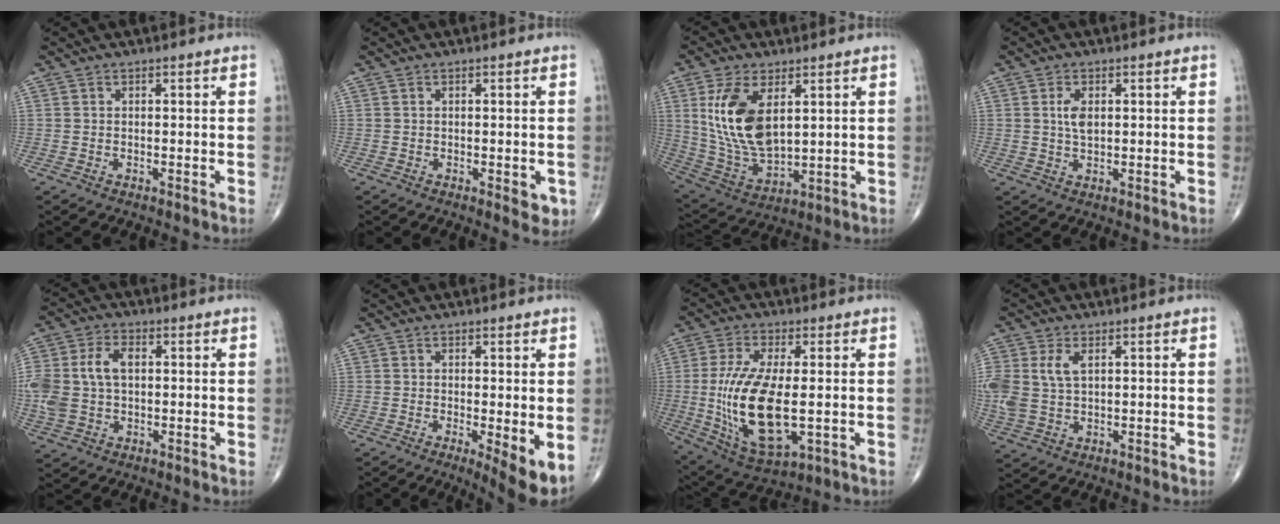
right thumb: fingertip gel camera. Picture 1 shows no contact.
{"total": 2.8, "force": [-0.7, 1.2, 2.4], "torque": [-0.013, -0.004, -0.007]}
{"total": 15.4, "force": [4.3, 8.0, 12.4], "torque": [-0.238, -0.022, 0.096]}
{"total": 3.4, "force": [0.7, 1.8, 2.7], "torque": [-0.047, -0.004, 0.013]}
{"total": 11.2, "force": [0.9, 7.3, 8.5], "torque": [-0.193, 0.020, 0.019]}
{"total": 6.0, "force": [-1.3, 1.3, 5.7], "torque": [-0.084, -0.019, -0.021]}
{"total": 17.7, "force": [-1.5, 7.5, 15.9], "torque": [-0.317, -0.018, -0.010]}
{"total": 8.3, "force": [1.9, 5.0, 6.4], "torque": [-0.158, 0.008, 0.045]}